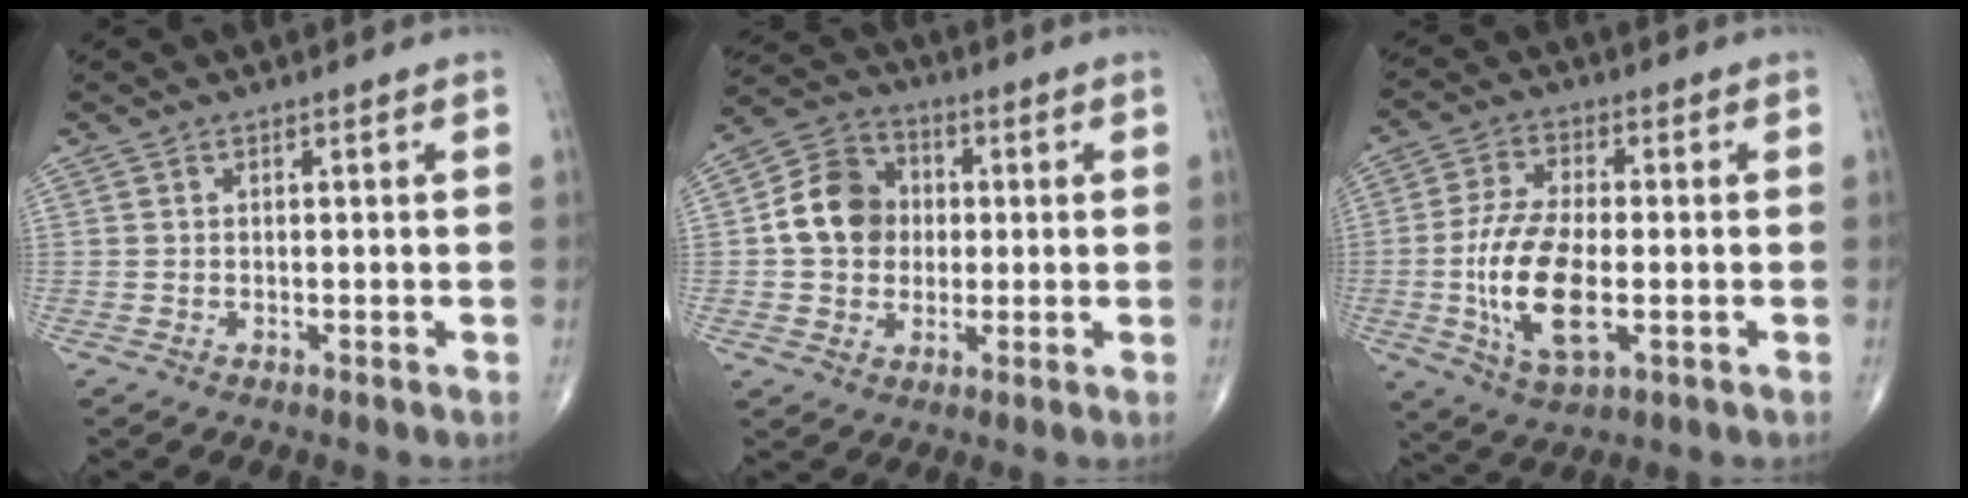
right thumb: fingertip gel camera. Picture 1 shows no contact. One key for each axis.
{"total": 11.0, "fx": 0.5, "fy": 9.3, "fz": 5.9, "tx": -0.081, "ty": 0.021, "tz": -0.001}
{"total": 13.7, "fx": -2.4, "fy": 6.1, "fz": 12.1, "tx": -0.242, "ty": -0.001, "tz": -0.040}